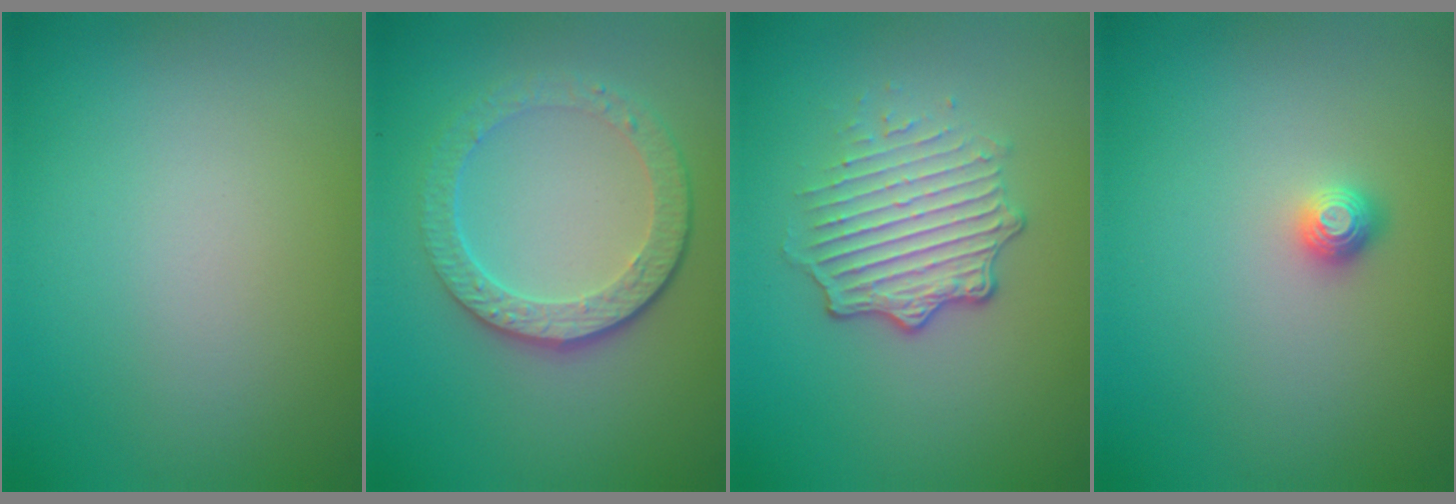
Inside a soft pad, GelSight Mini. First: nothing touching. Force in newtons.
{"total": 4.8, "press": 3.4, "slide": 3.4}
{"total": 4.7, "press": 3.4, "slide": 3.2}
{"total": 1.2, "press": 1.0, "slide": 0.5}